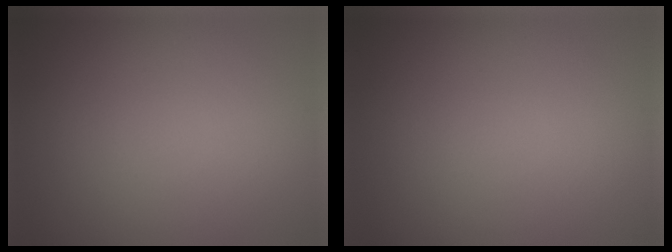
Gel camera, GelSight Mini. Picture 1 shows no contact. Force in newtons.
{"total": 0.0}